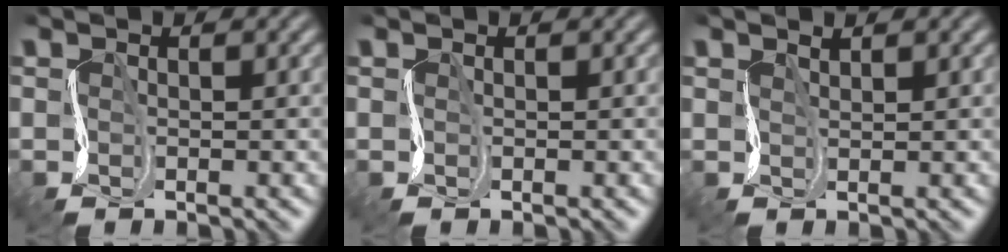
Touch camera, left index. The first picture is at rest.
{"total": 0.0}
{"total": 0.9, "force": [0.6, 0.2, 0.7], "torque": [-0.012, 0.001, 0.006]}